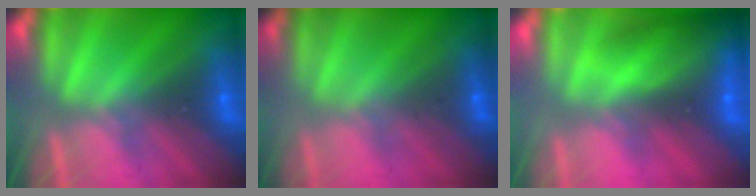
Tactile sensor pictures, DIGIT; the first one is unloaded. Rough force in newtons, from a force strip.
{"total": 1.4}
{"total": 10.4}